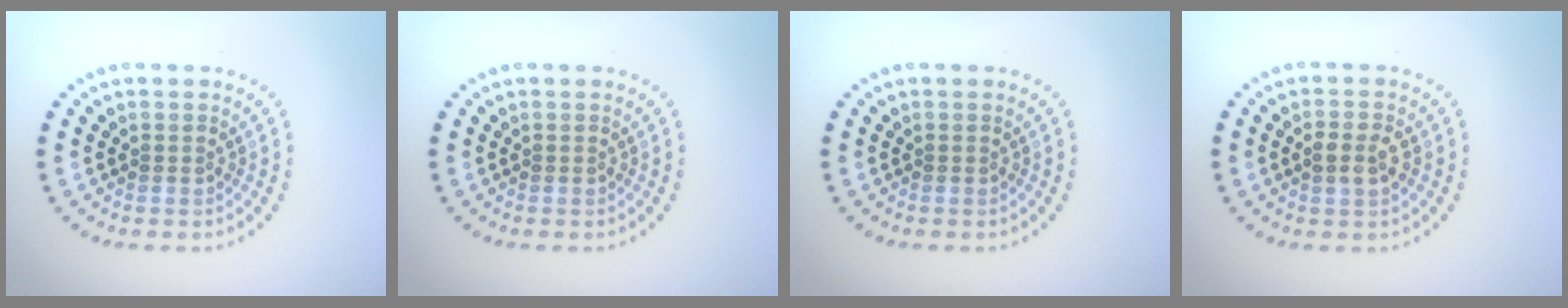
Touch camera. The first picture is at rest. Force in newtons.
{"total": 0.0}
{"total": 0.0}
{"total": 2.2, "press": 2.2, "slide": 0.4}